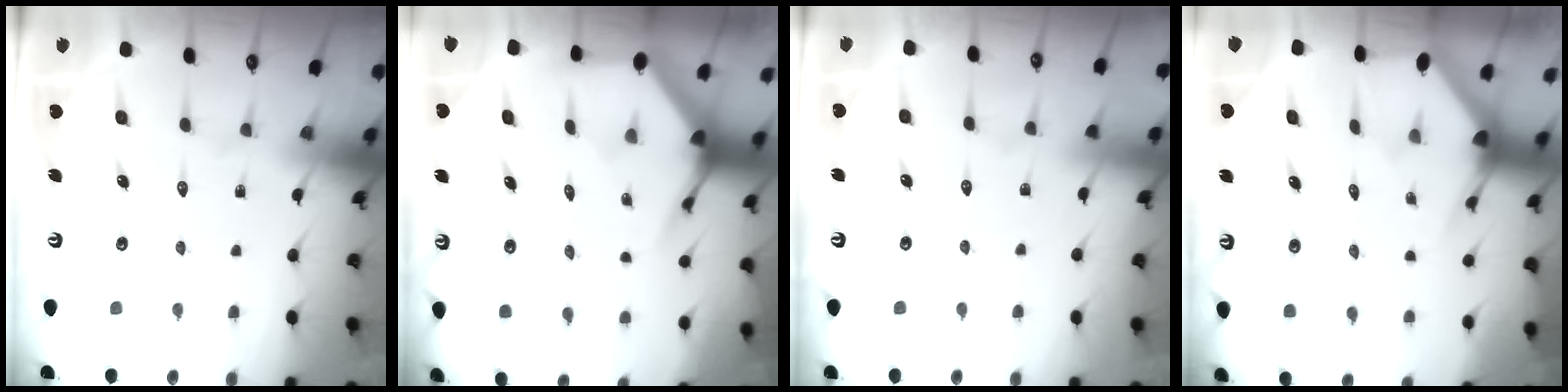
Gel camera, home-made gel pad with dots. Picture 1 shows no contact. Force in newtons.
{"total": 5.1, "press": 5.1, "slide": 0.4}
{"total": 1.1, "press": 1.1, "slide": 0.2}
{"total": 2.6, "press": 2.6, "slide": 0.2}